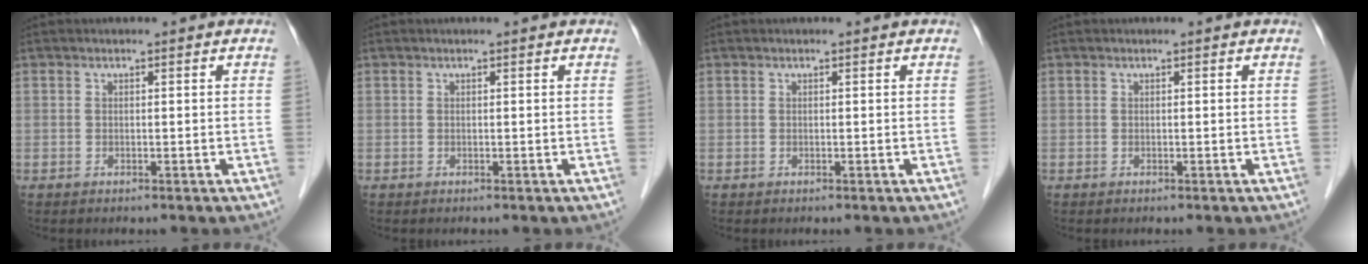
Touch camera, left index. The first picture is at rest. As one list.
[{"total": 0.0}, {"total": 0.0}, {"total": 0.0}]